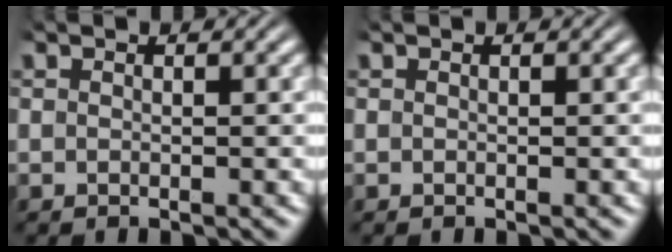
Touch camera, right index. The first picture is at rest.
{"total": 0.0}